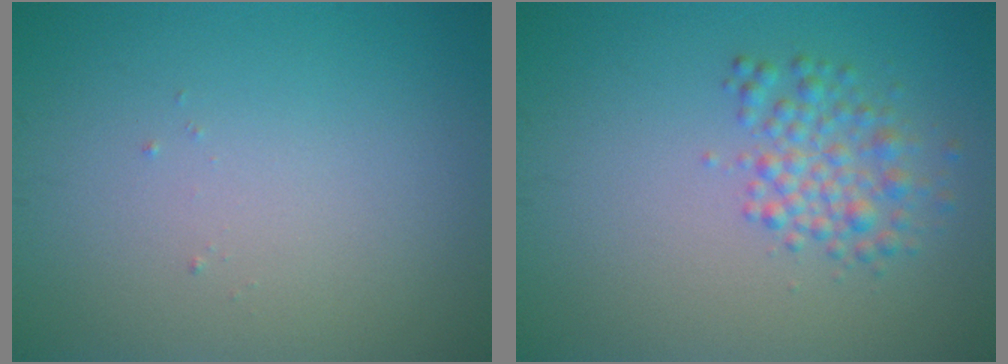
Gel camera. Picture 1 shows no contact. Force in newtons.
{"total": 2.9, "press": 2.9, "slide": 0.0}